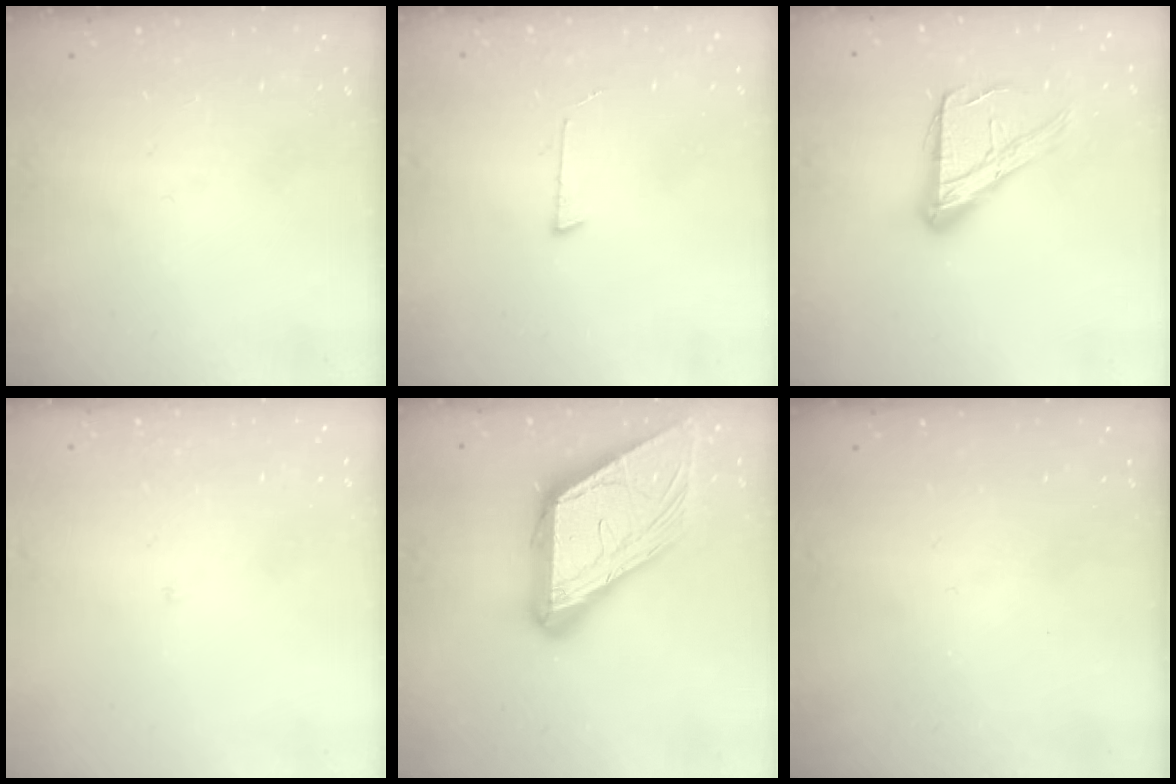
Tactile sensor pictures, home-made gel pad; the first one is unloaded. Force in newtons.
{"total": 4.2, "press": 4.2, "slide": 0.4}
{"total": 14.7, "press": 14.7, "slide": 1.1}
{"total": 2.0, "press": 2.0, "slide": 0.2}
{"total": 22.4, "press": 22.2, "slide": 2.6}
{"total": 0.0}